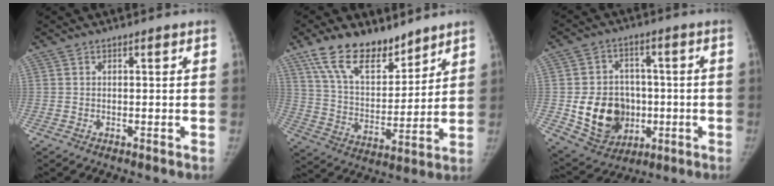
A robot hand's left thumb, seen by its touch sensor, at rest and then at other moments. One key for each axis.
{"total": 15.6, "fx": 11.3, "fy": 7.5, "fz": 7.8, "tx": -0.096, "ty": -0.061, "tz": 0.212}
{"total": 14.7, "fx": -2.3, "fy": 12.0, "fz": 8.2, "tx": -0.094, "ty": 0.007, "tz": -0.018}